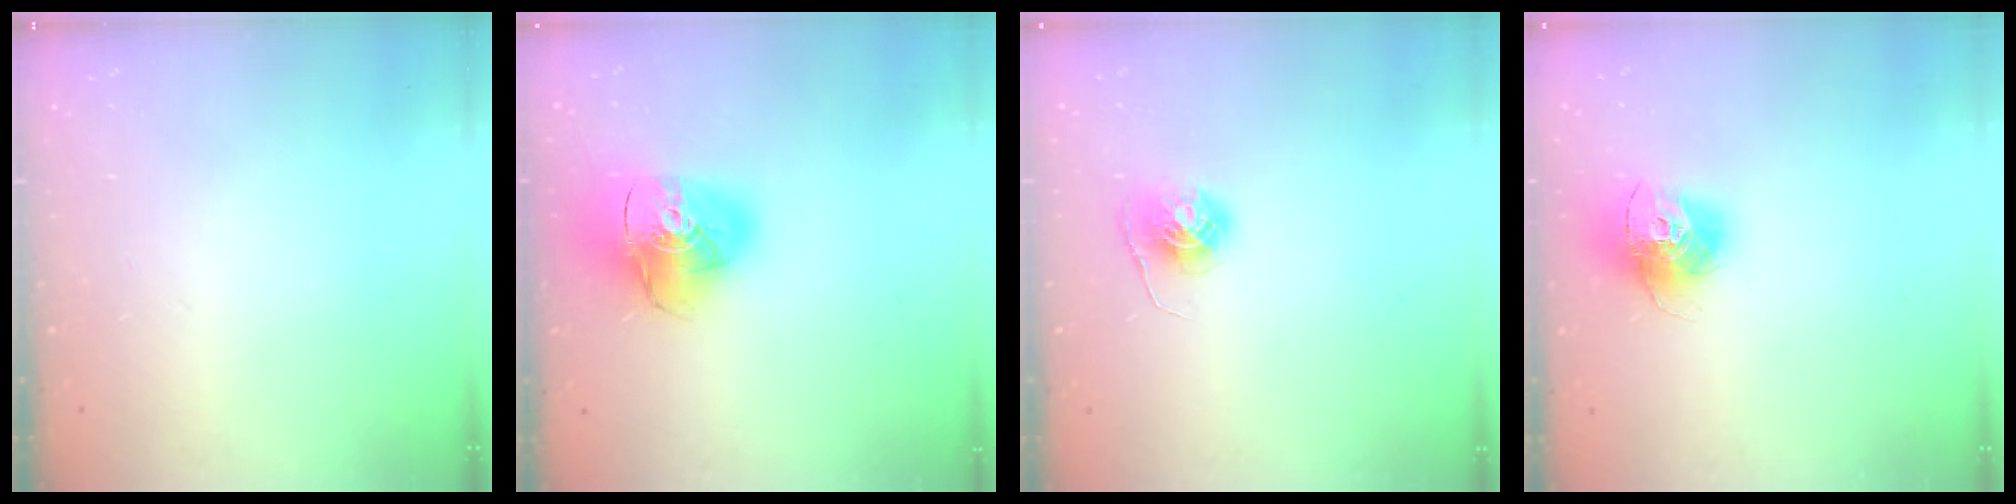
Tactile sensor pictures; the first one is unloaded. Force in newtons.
{"total": 17.8, "press": 17.7, "slide": 1.9}
{"total": 6.1, "press": 6.0, "slide": 0.6}
{"total": 13.9, "press": 13.9, "slide": 1.3}